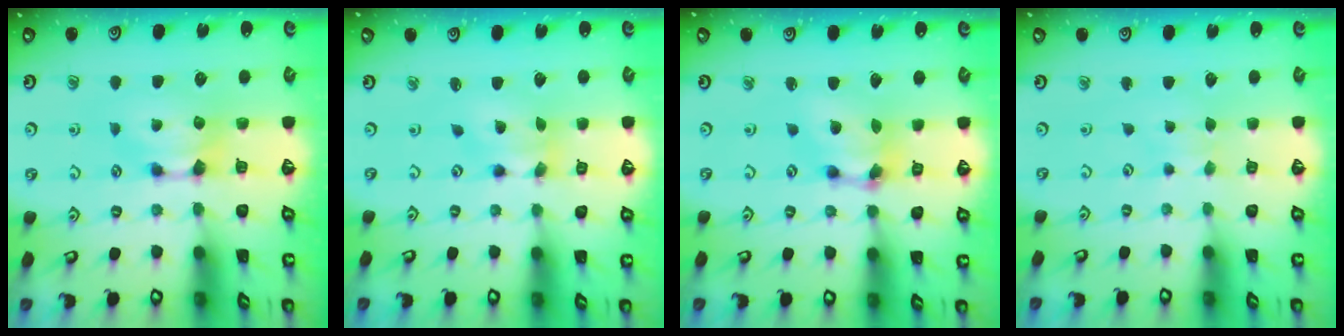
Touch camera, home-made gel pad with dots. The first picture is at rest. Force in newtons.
{"total": 2.7, "press": 2.3, "slide": 1.4}
{"total": 4.8, "press": 4.4, "slide": 1.9}
{"total": 2.6, "press": 2.6, "slide": 0.2}